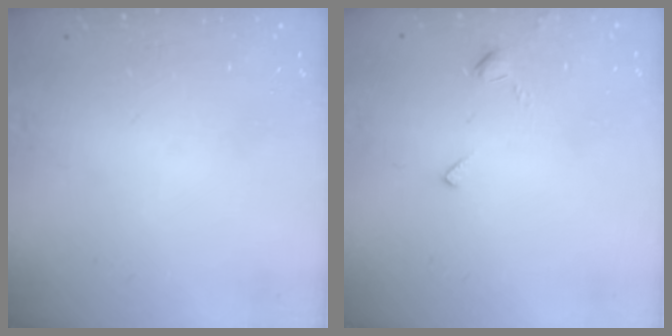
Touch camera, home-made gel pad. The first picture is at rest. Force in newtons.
{"total": 3.2, "press": 3.2, "slide": 0.7}